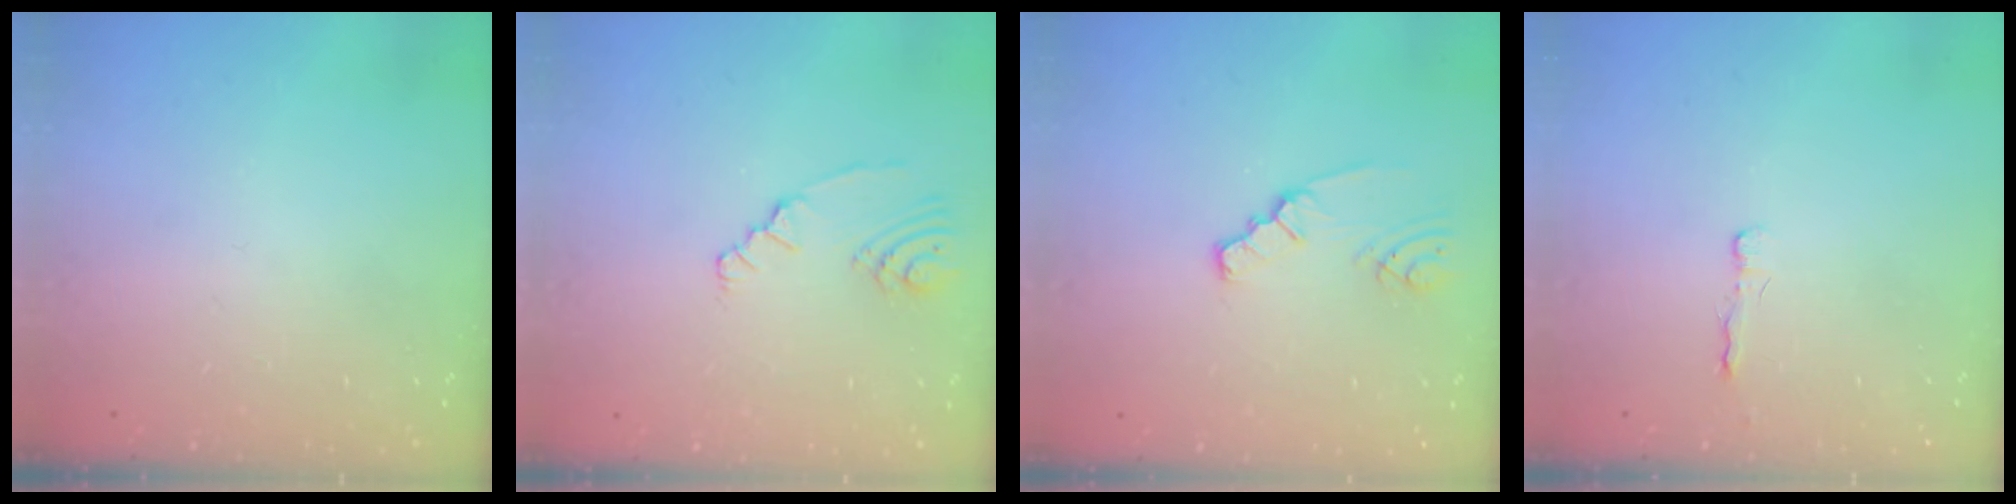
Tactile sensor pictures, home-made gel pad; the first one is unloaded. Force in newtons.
{"total": 2.3, "press": 2.3, "slide": 0.3}
{"total": 2.0, "press": 2.0, "slide": 0.2}
{"total": 2.2, "press": 2.2, "slide": 0.4}